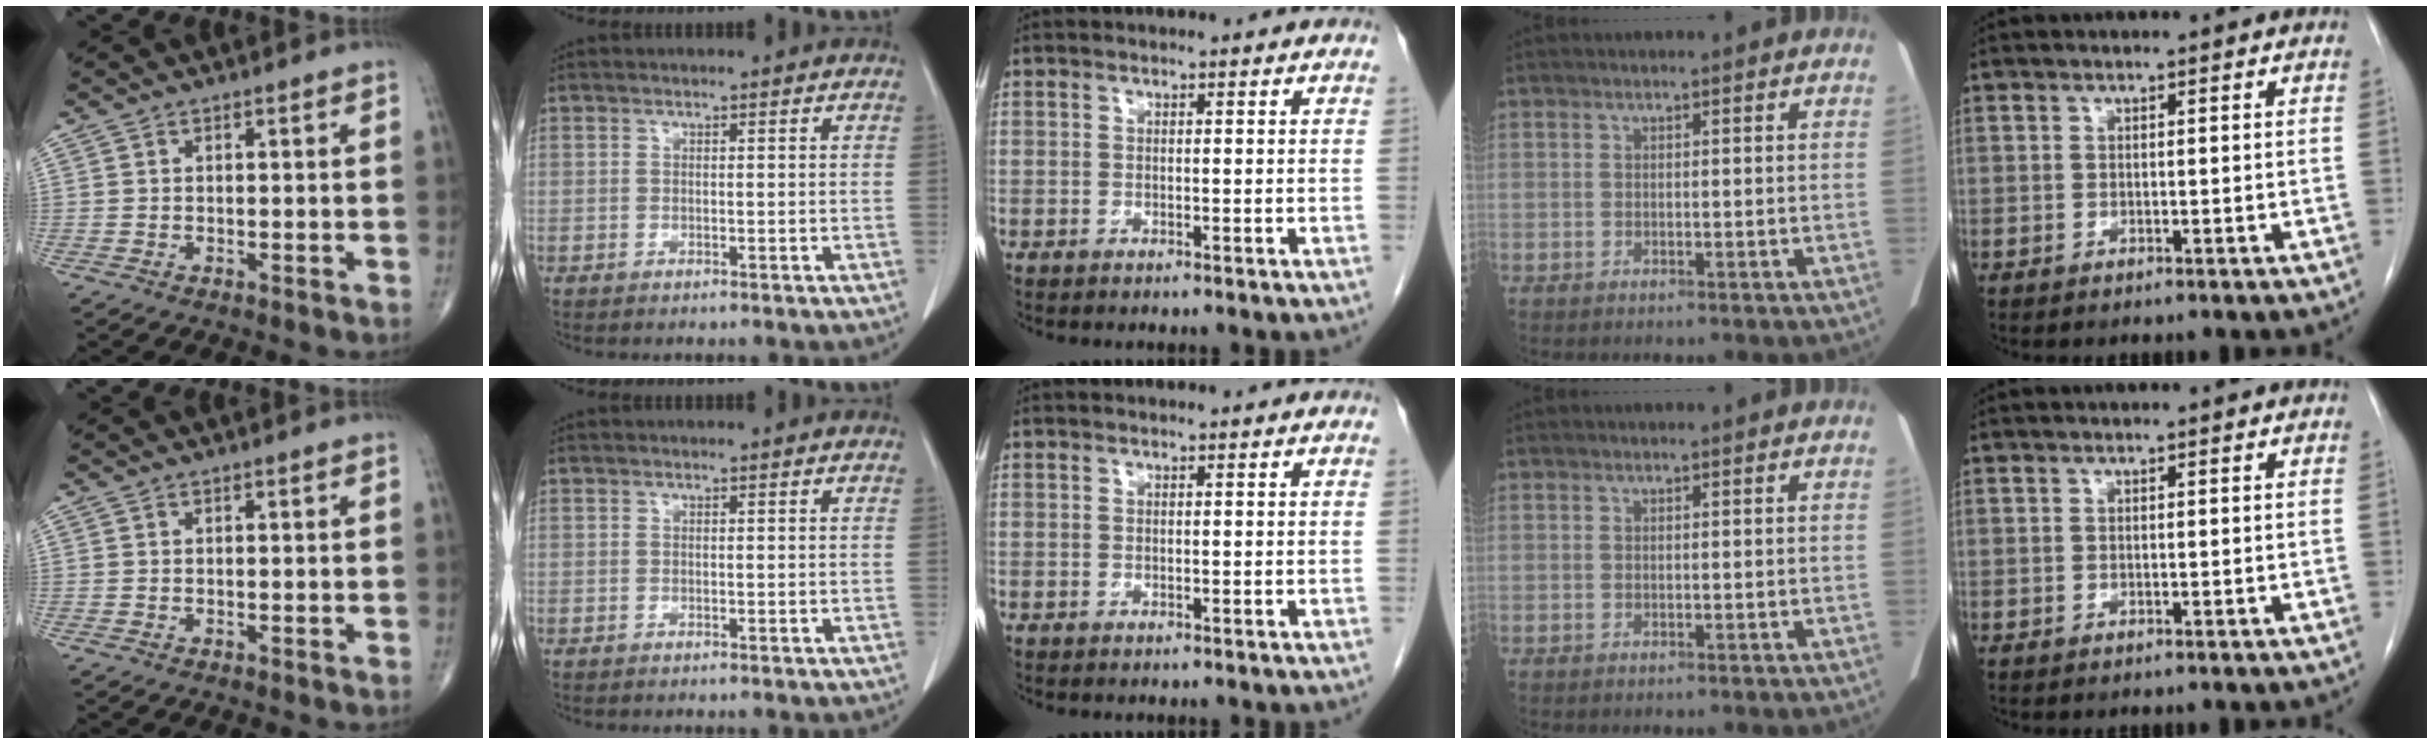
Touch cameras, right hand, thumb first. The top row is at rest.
{}